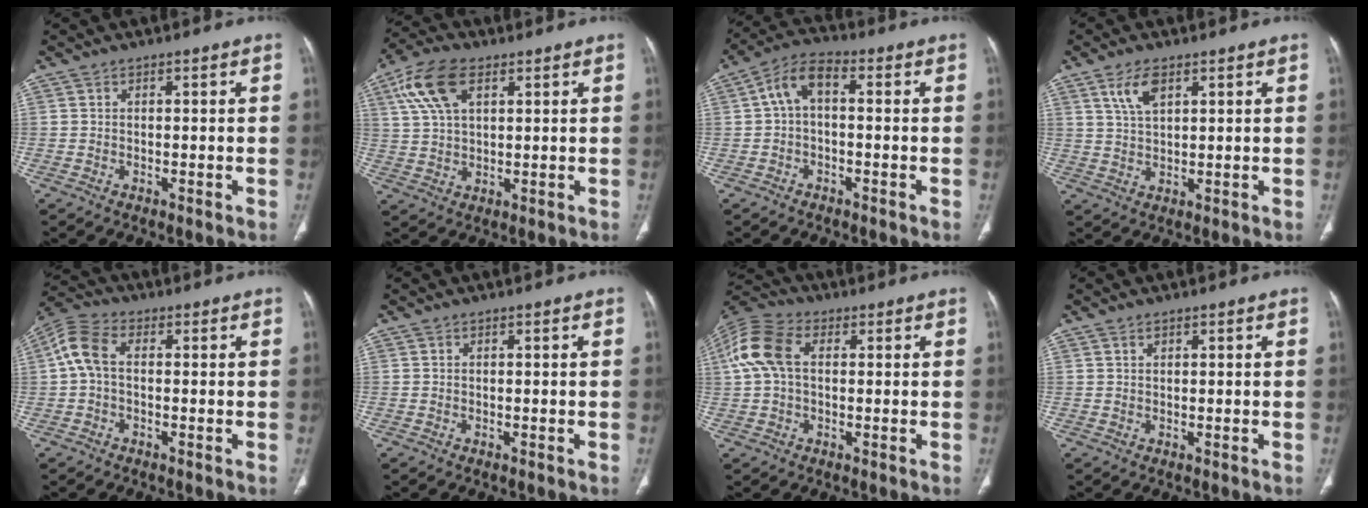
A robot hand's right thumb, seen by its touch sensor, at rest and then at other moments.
{"total": 10.2, "force": [4.4, 5.4, 7.4], "torque": [-0.151, 0.005, 0.085]}
{"total": 6.2, "force": [0.1, 3.3, 5.3], "torque": [-0.091, 0.024, -0.011]}
{"total": 5.2, "force": [2.8, 2.3, 3.7], "torque": [-0.068, -0.009, 0.058]}
{"total": 6.4, "force": [0.2, 3.8, 5.2], "torque": [-0.113, 0.019, -0.005]}
{"total": 0.0}
{"total": 10.6, "force": [1.8, 6.8, 8.0], "torque": [-0.183, 0.031, 0.029]}
{"total": 0.6, "force": [0.5, 0.2, 0.2], "torque": [-0.002, -0.002, 0.008]}